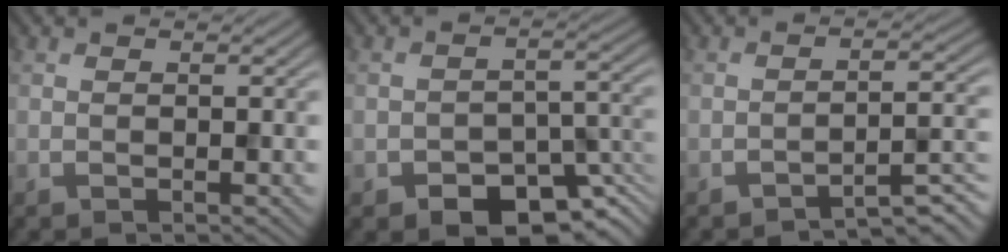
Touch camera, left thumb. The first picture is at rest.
{"total": 8.4, "force": [-5.3, 4.3, 4.9], "torque": [-0.065, -0.017, -0.083]}
{"total": 3.6, "force": [-2.9, 0.4, 2.2], "torque": [-0.032, 0.012, -0.050]}